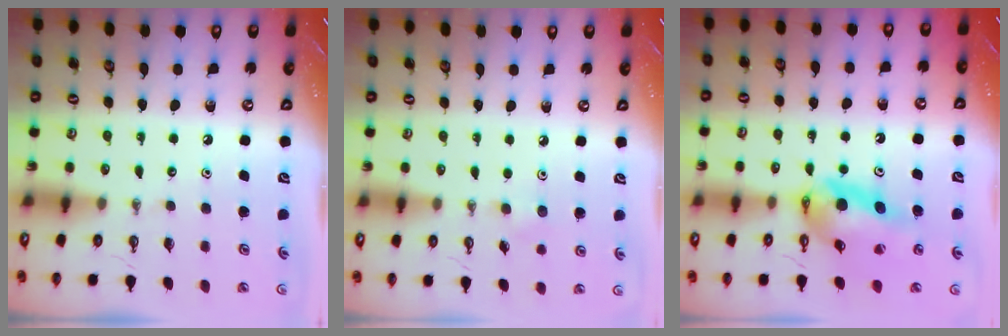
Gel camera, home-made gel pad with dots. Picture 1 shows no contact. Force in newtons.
{"total": 5.3, "press": 4.8, "slide": 2.4}
{"total": 13.9, "press": 13.8, "slide": 1.9}